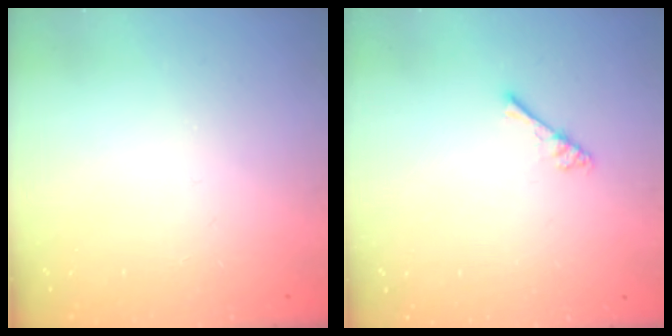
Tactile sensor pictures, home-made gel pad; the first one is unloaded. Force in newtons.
{"total": 2.5, "press": 2.5, "slide": 0.4}